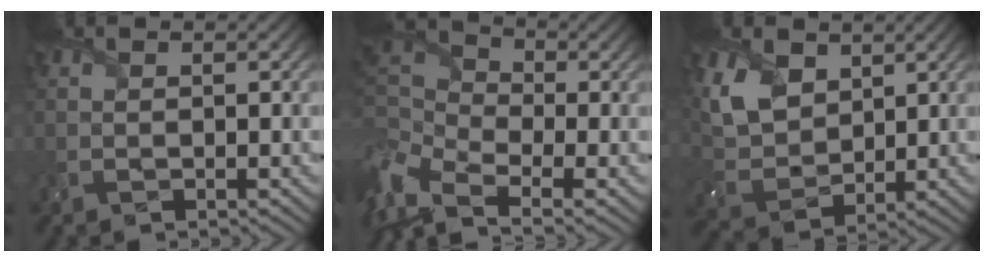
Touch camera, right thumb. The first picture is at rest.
{"total": 9.2, "force": [-2.7, 5.1, 7.2], "torque": [-0.192, 0.000, -0.046]}
{"total": 8.4, "force": [4.0, 5.4, 5.0], "torque": [-0.151, 0.001, 0.080]}